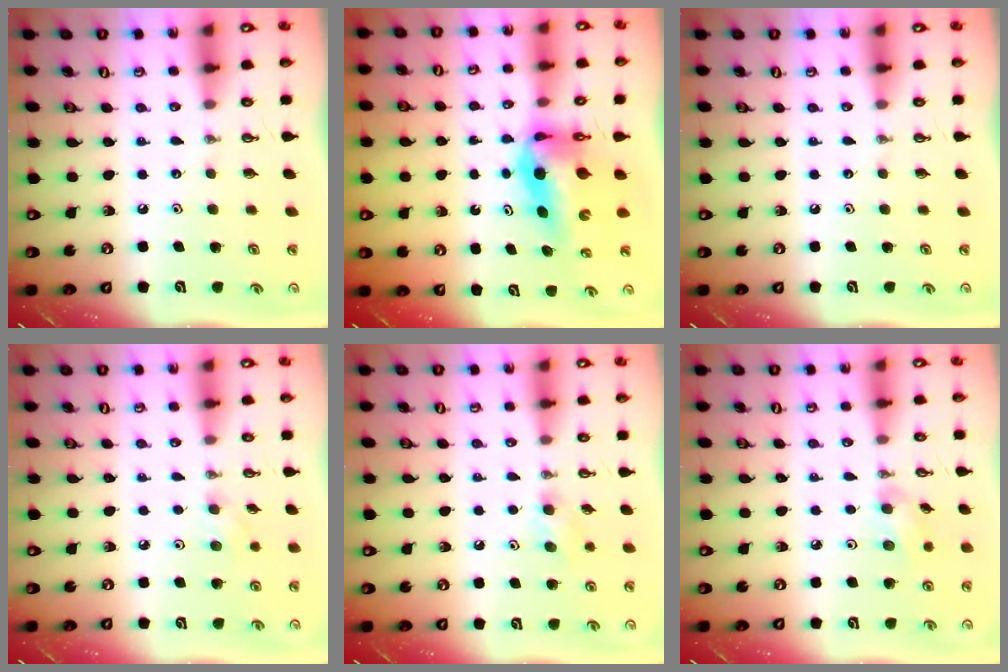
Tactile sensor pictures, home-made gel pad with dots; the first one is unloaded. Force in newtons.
{"total": 9.0, "press": 8.6, "slide": 2.5}
{"total": 0.0}
{"total": 4.3, "press": 3.9, "slide": 1.9}
{"total": 6.8, "press": 6.4, "slide": 2.5}
{"total": 5.7, "press": 5.5, "slide": 1.6}